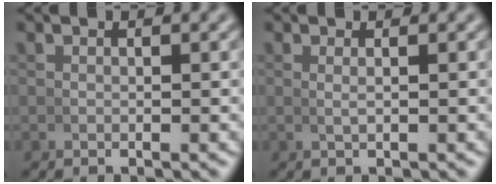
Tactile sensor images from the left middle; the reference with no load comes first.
{"total": 0.6, "force": [0.2, -0.2, 0.5], "torque": [-0.013, -0.002, 0.005]}